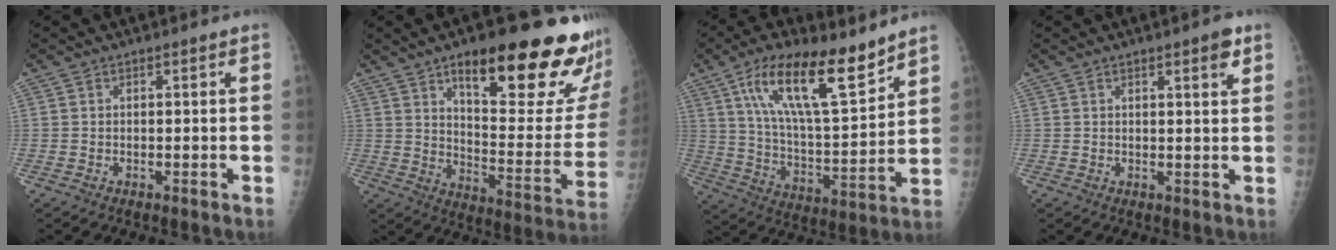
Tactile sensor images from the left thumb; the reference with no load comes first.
{"total": 27.4, "force": [16.1, 7.6, 20.8], "torque": [-0.231, -0.074, 0.234]}
{"total": 19.1, "force": [11.7, 6.0, 13.8], "torque": [-0.211, -0.061, 0.213]}
{"total": 3.3, "force": [1.9, 0.6, 2.6], "torque": [-0.030, -0.010, 0.025]}